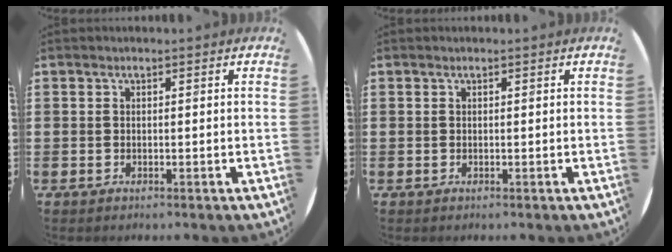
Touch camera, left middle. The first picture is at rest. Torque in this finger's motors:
{"motor_torque": [0.15, -0.10, -0.03, 0.00]}